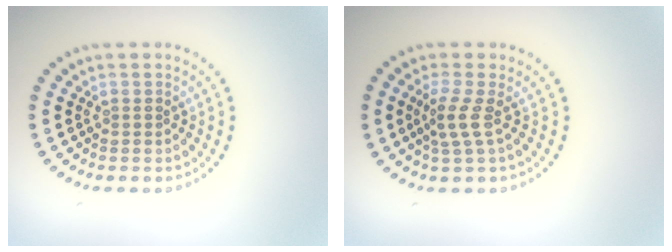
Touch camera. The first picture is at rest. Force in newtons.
{"total": 2.1, "press": 1.5, "slide": 1.5}